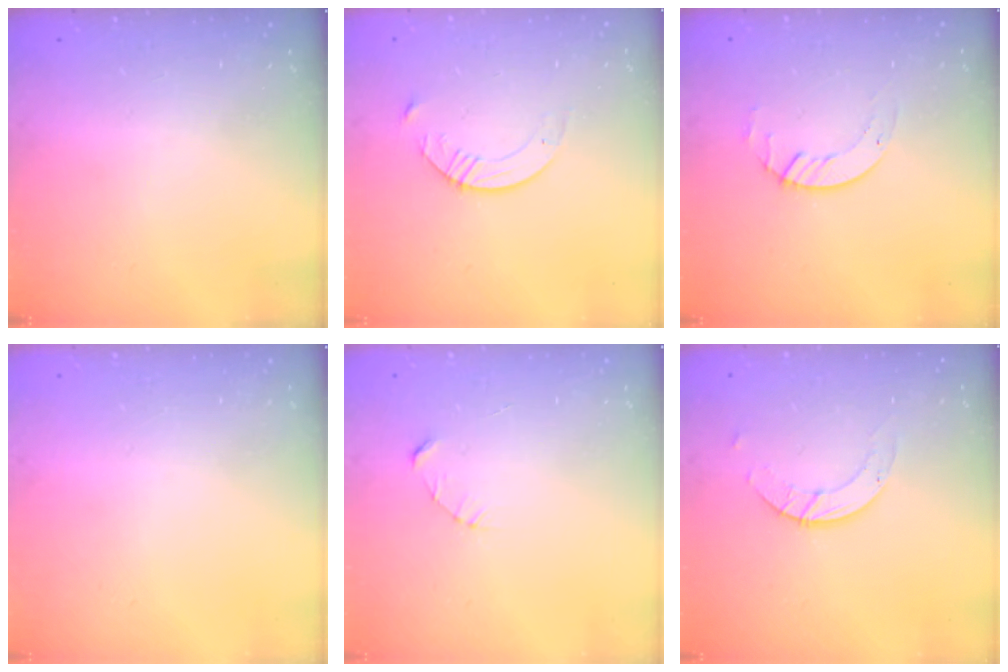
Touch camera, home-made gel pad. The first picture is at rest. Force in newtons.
{"total": 5.6, "press": 5.6, "slide": 0.7}
{"total": 2.6, "press": 2.6, "slide": 0.3}
{"total": 0.0}
{"total": 2.3, "press": 2.3, "slide": 0.3}
{"total": 3.6, "press": 3.6, "slide": 0.2}